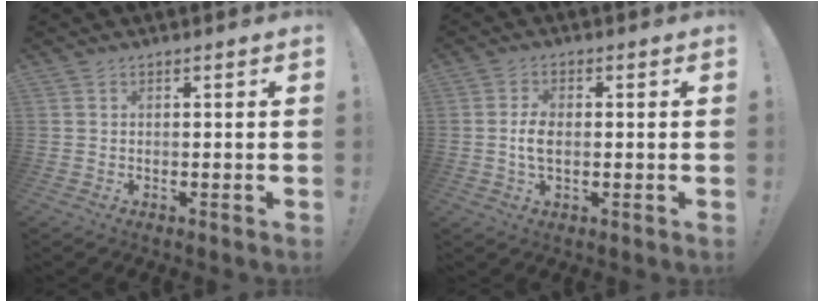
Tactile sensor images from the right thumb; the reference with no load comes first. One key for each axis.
{"total": 4.7, "fx": -0.4, "fy": 2.5, "fz": 3.9, "tx": -0.067, "ty": -0.003, "tz": -0.011}